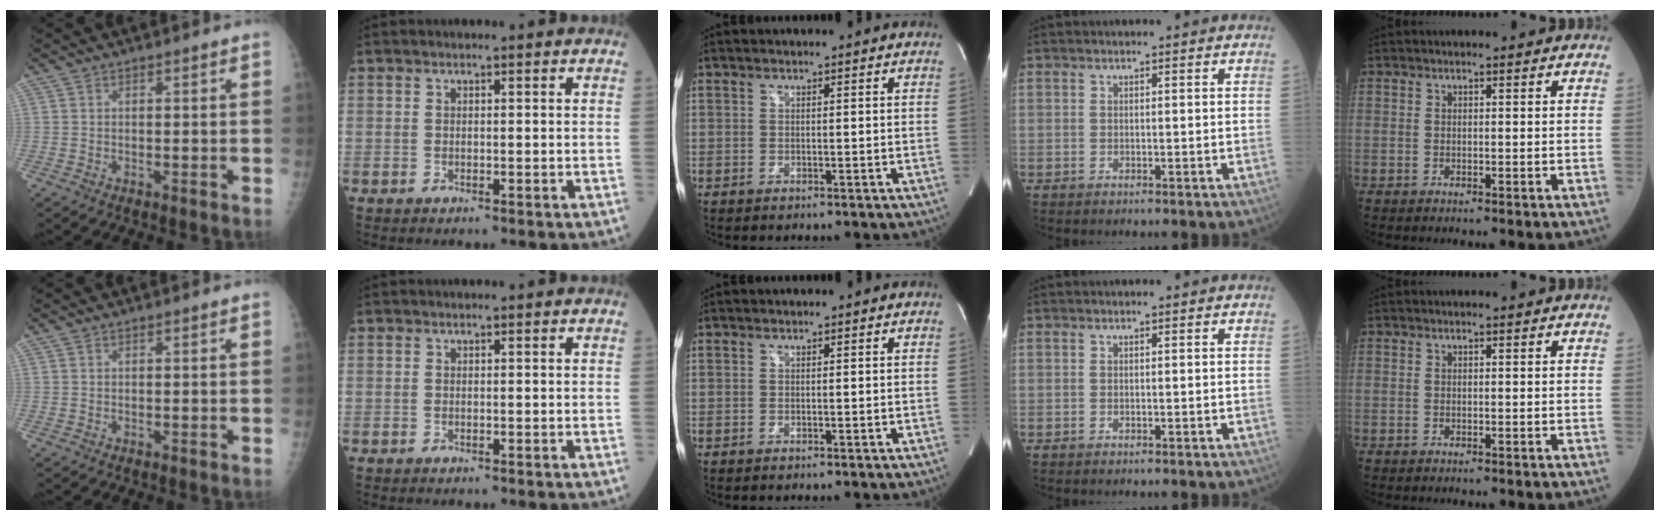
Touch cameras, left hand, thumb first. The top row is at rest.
{}